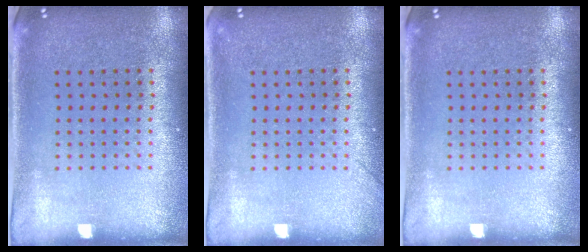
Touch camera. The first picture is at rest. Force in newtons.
{"total": 0.8, "press": 0.8, "slide": 0.1}
{"total": 0.0}